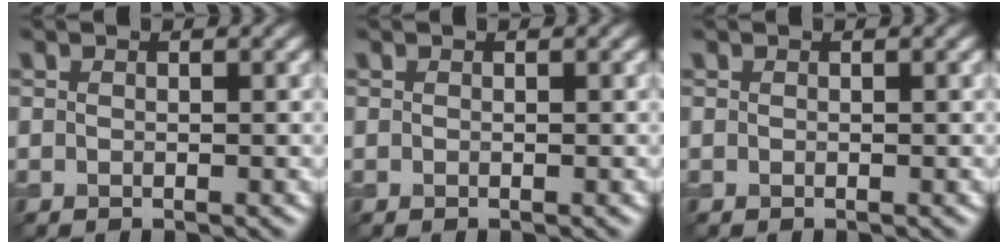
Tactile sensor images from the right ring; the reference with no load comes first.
{"total": 0.0}
{"total": 0.0}